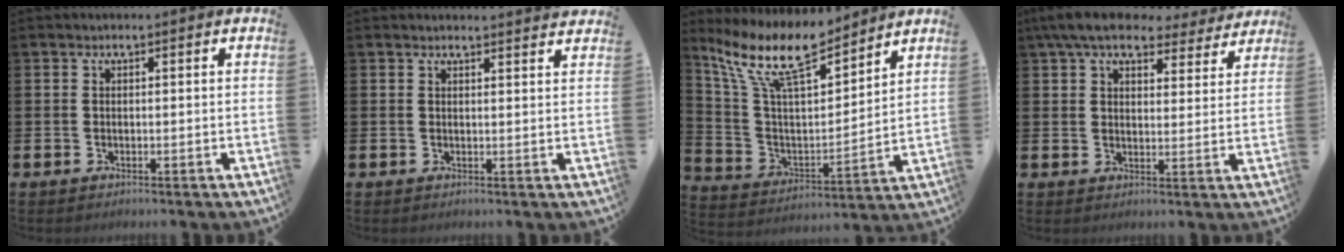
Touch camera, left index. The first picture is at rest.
{"total": 1.7, "force": [1.7, -0.2, -0.1], "torque": [0.013, -0.017, 0.029]}
{"total": 12.4, "force": [10.2, 3.1, 6.3], "torque": [-0.164, -0.050, 0.183]}
{"total": 7.8, "force": [6.8, 2.6, 2.8], "torque": [-0.069, -0.029, 0.122]}